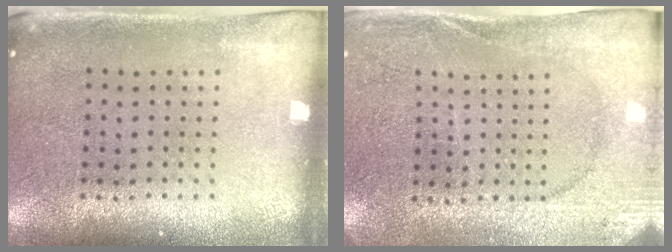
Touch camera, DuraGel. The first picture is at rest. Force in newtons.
{"total": 2.6, "press": 2.5, "slide": 0.4}